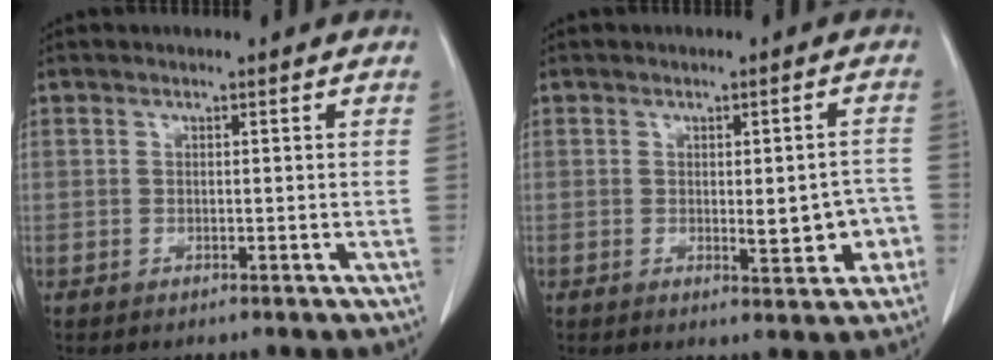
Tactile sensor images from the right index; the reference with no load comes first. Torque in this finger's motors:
{"motor_torque": [0.11, 0.12, 0.10, 0.03]}